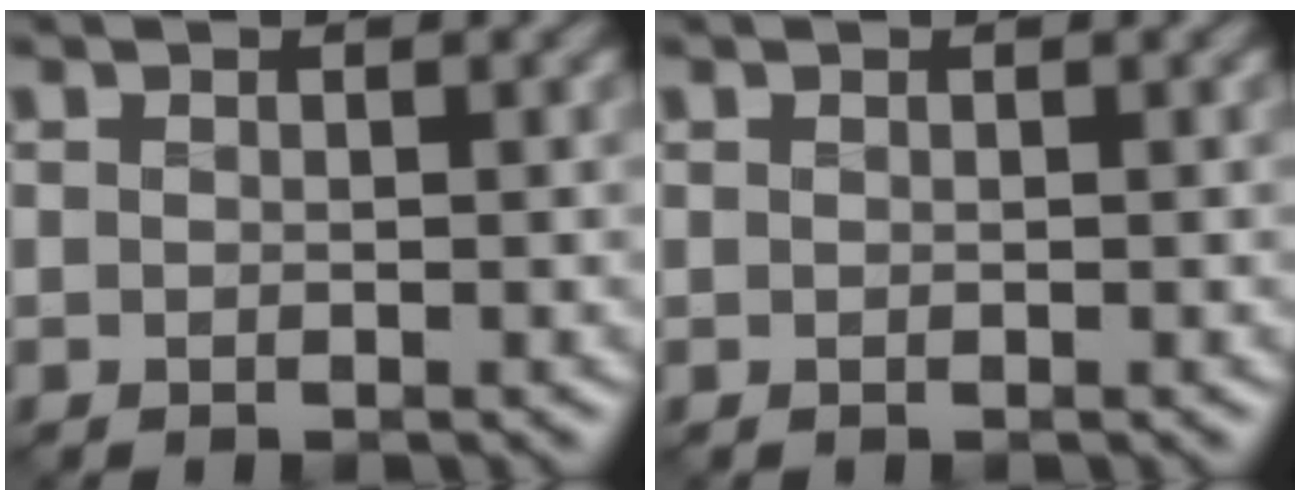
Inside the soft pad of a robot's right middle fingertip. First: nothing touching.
{"total": 0.0}